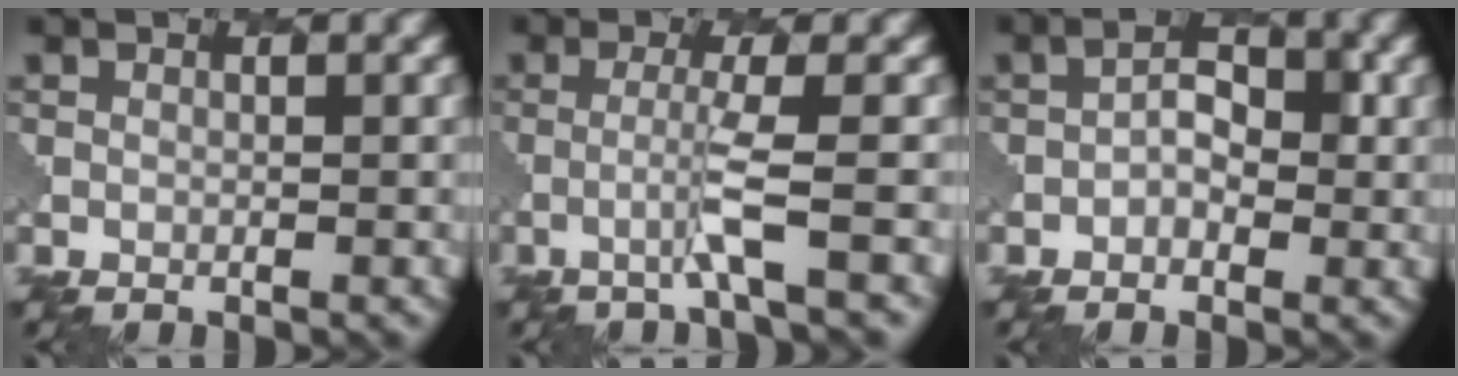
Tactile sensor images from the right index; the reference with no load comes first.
{"total": 2.4, "force": [-0.9, -0.2, 2.2], "torque": [-0.045, 0.001, -0.028]}
{"total": 2.0, "force": [-0.5, 1.3, 1.4], "torque": [-0.020, 0.005, -0.011]}